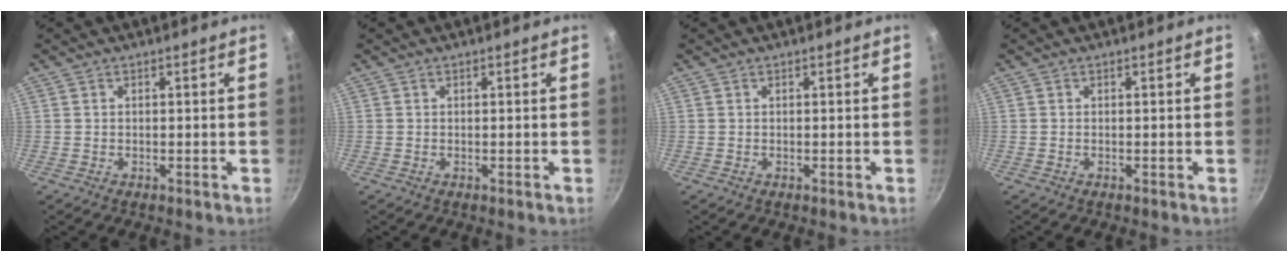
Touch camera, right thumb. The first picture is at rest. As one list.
[{"total": 0.0}, {"total": 0.0}, {"total": 0.0}]